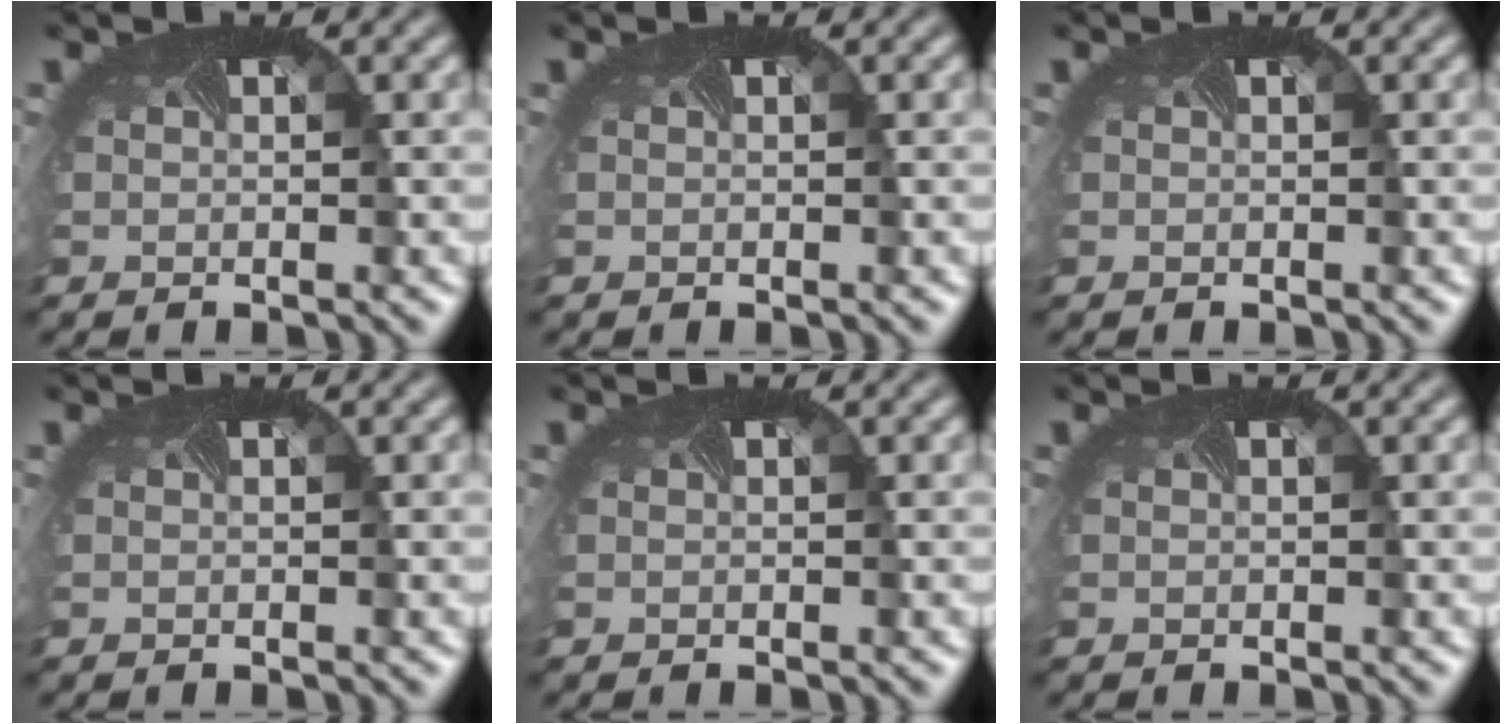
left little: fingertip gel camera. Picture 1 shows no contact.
{"total": 0.0}
{"total": 0.0}
{"total": 0.0}
{"total": 0.0}
{"total": 0.0}